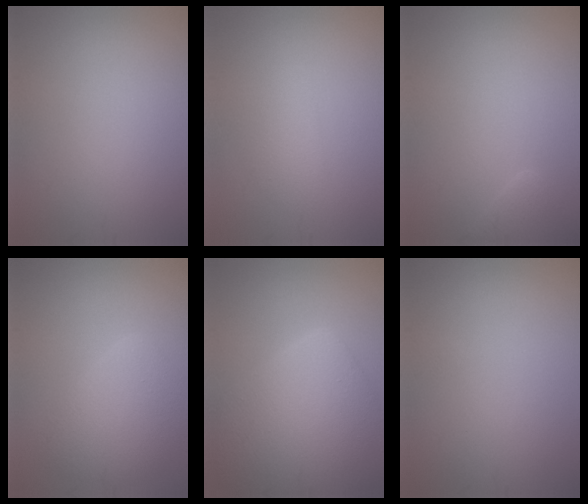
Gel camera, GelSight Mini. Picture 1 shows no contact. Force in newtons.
{"total": 1.8, "press": 1.8, "slide": 0.2}
{"total": 1.9, "press": 1.9, "slide": 0.1}
{"total": 4.5, "press": 4.5, "slide": 0.3}
{"total": 9.9, "press": 9.9, "slide": 0.5}
{"total": 0.0}